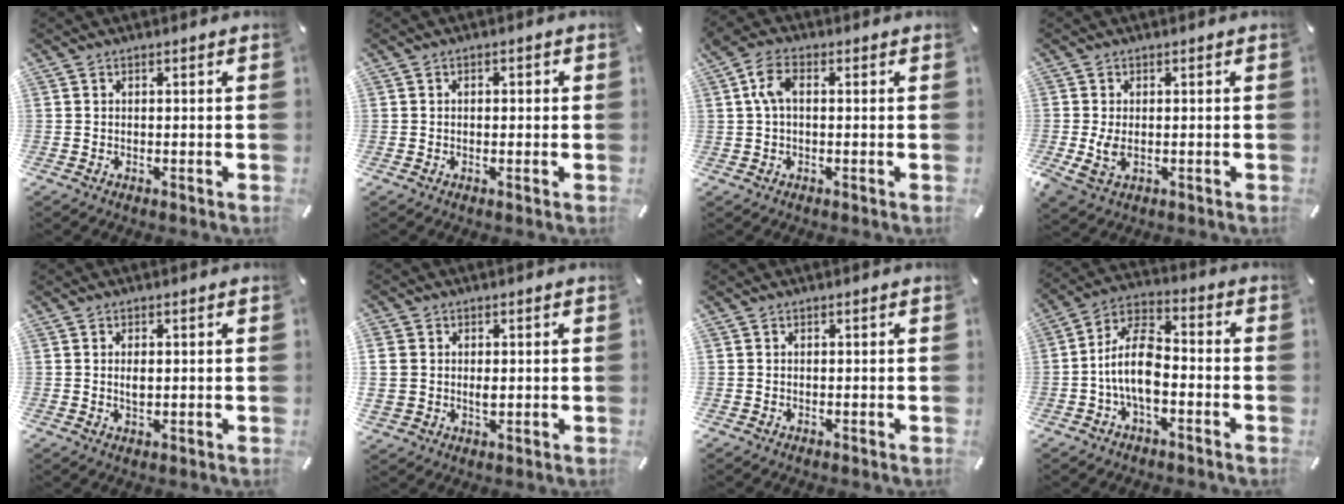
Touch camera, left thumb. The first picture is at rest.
{"total": 1.1, "force": [-0.2, 0.8, 0.8], "torque": [-0.015, 0.005, -0.006]}
{"total": 6.3, "force": [1.1, 3.7, 5.0], "torque": [-0.120, 0.005, 0.015]}
{"total": 4.3, "force": [-0.4, 2.7, 3.4], "torque": [-0.071, -0.006, -0.009]}
{"total": 2.5, "force": [0.3, 1.4, 2.1], "torque": [-0.043, -0.003, 0.000]}
{"total": 4.8, "force": [0.6, 4.1, 2.3], "torque": [-0.049, 0.001, 0.009]}
{"total": 0.8, "force": [0.0, 0.8, -0.3], "torque": [0.007, 0.007, -0.003]}
{"total": 12.2, "force": [-3.3, 6.4, 9.9], "torque": [-0.207, 0.012, -0.062]}